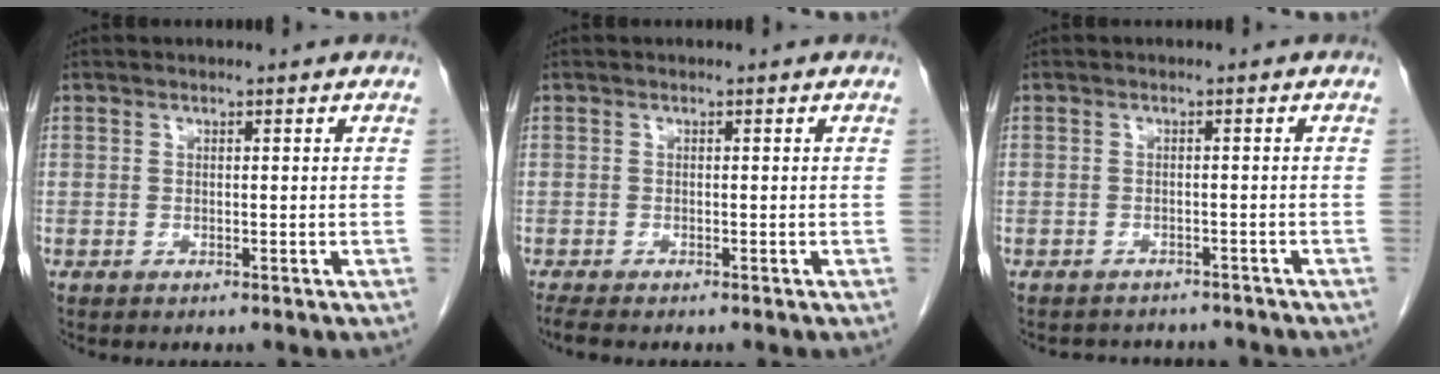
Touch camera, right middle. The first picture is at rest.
{"total": 2.2, "force": [-1.8, 0.3, 1.2], "torque": [-0.024, -0.008, -0.026]}
{"total": 5.9, "force": [-5.5, 2.1, 0.6], "torque": [-0.006, 0.007, -0.062]}